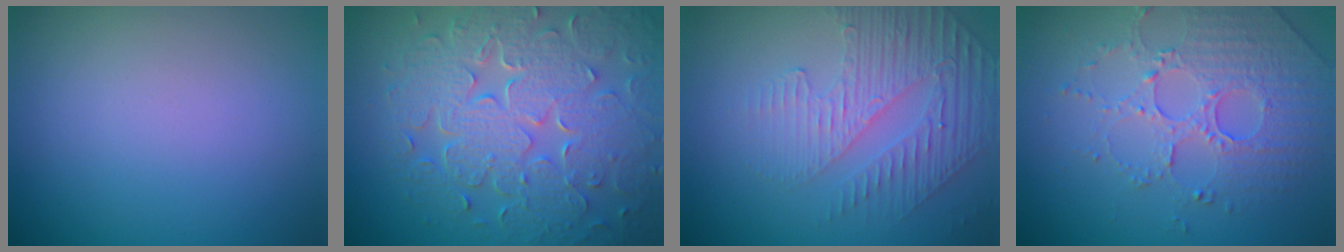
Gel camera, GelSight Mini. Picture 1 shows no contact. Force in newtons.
{"total": 8.9, "press": 6.2, "slide": 6.4}
{"total": 4.8, "press": 3.1, "slide": 3.7}
{"total": 5.1, "press": 3.6, "slide": 3.6}